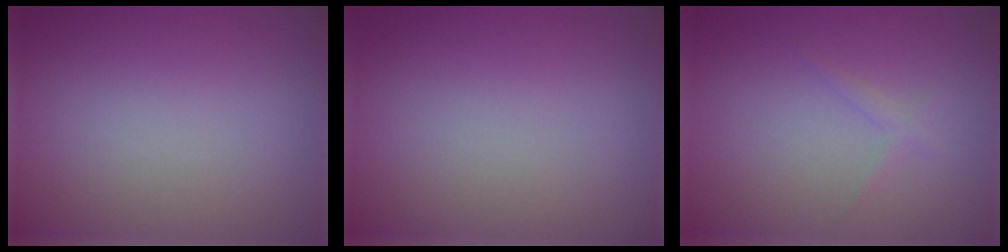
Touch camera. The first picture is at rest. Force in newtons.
{"total": 0.0}
{"total": 0.8, "press": 0.8, "slide": 0.0}